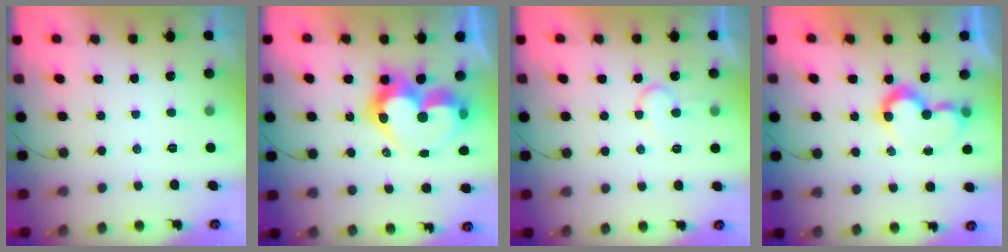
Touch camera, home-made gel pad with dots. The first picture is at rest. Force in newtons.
{"total": 16.2, "press": 16.2, "slide": 1.3}
{"total": 7.6, "press": 7.5, "slide": 0.8}
{"total": 8.2, "press": 8.2, "slide": 0.3}